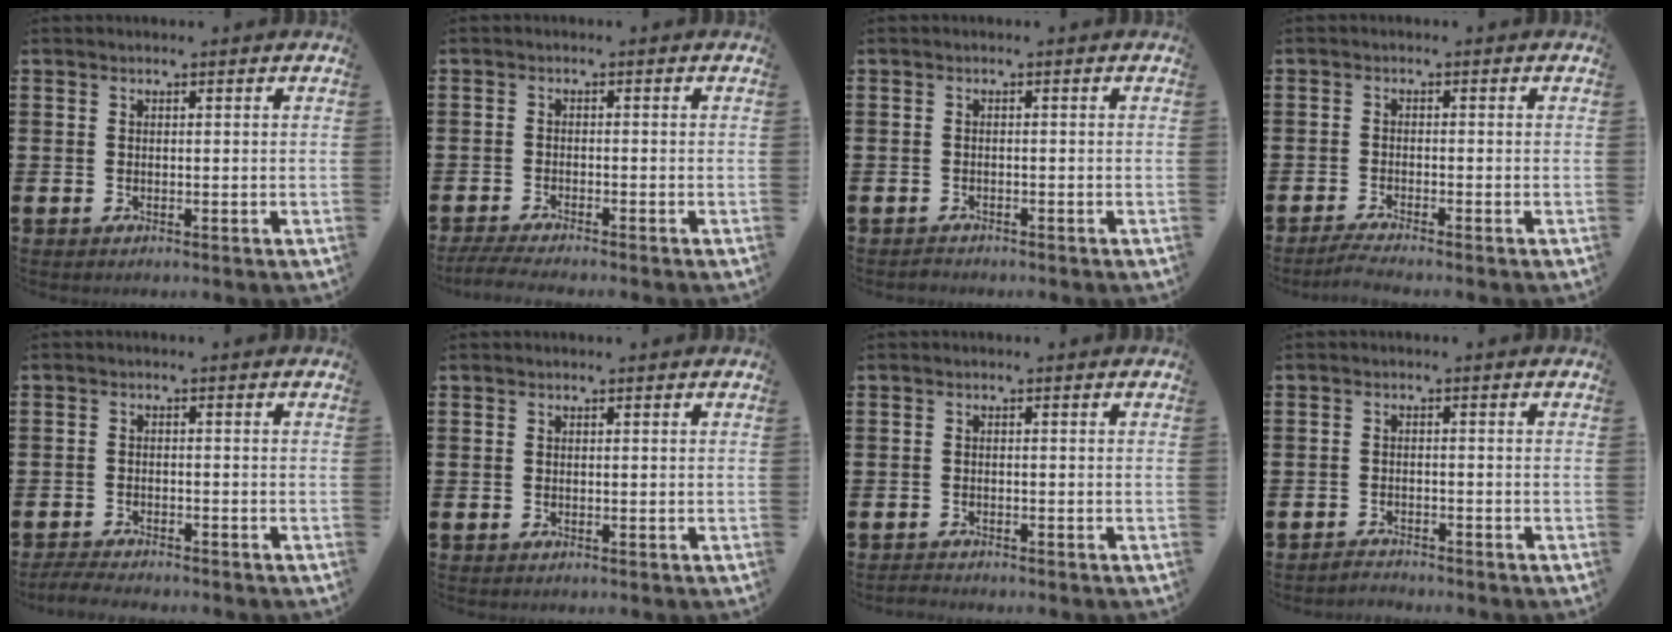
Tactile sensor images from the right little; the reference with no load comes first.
{"total": 1.9, "force": [-1.7, 0.0, 1.0], "torque": [-0.022, -0.001, -0.033]}
{"total": 0.6, "force": [-0.5, 0.2, 0.0], "torque": [-0.003, -0.001, -0.012]}
{"total": 1.7, "force": [-1.4, 0.0, 1.0], "torque": [-0.016, 0.001, -0.026]}
{"total": 2.0, "force": [-2.0, 0.1, 0.3], "torque": [-0.007, 0.005, -0.041]}
{"total": 0.0}
{"total": 0.9, "force": [-0.9, 0.1, 0.0], "torque": [-0.004, 0.000, -0.019]}
{"total": 1.5, "force": [-1.5, 0.0, -0.2], "torque": [-0.002, 0.005, -0.032]}